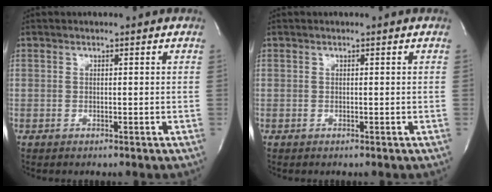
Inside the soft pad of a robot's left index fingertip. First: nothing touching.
{"total": 0.0}